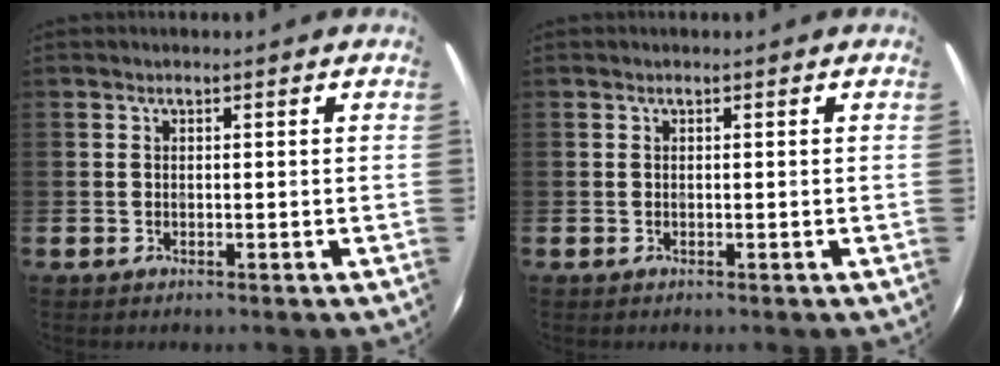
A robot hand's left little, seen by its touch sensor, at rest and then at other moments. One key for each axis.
{"total": 0.0}